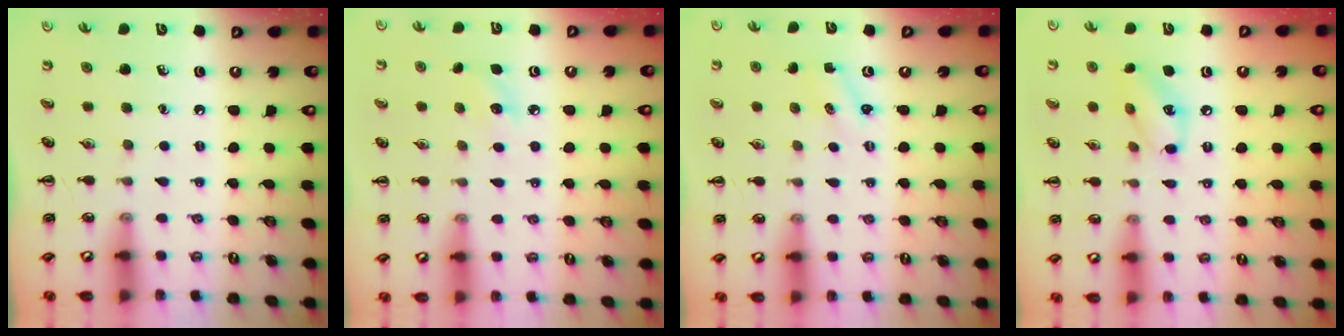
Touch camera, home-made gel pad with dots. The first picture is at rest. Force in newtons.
{"total": 6.6, "press": 6.3, "slide": 1.7}
{"total": 0.8, "press": 0.8, "slide": 0.3}
{"total": 9.9, "press": 9.8, "slide": 1.3}